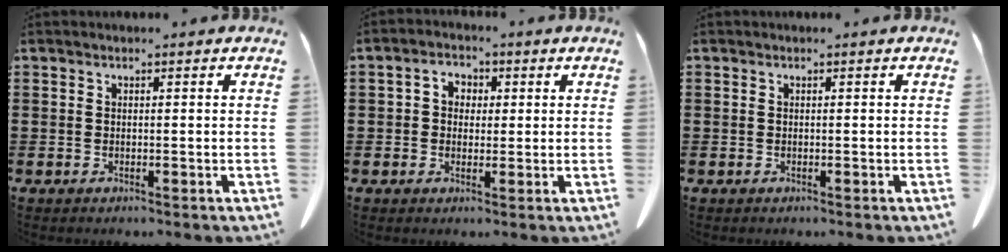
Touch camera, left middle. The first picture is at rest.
{"total": 2.9, "force": [0.2, 2.5, 1.4], "torque": [-0.038, 0.013, -0.001]}
{"total": 0.0}